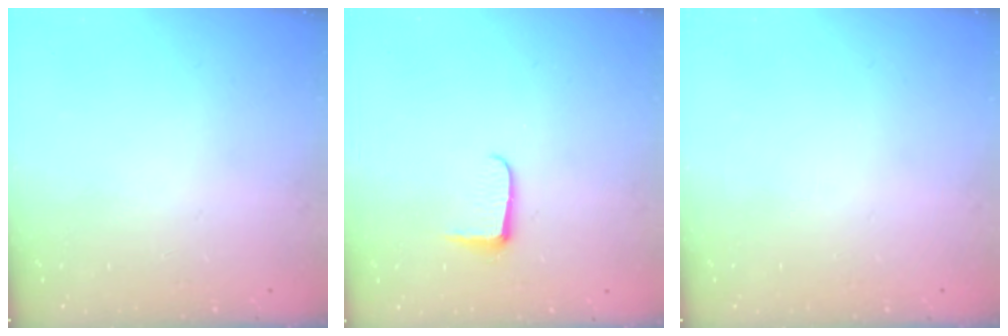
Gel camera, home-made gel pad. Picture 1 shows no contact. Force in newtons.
{"total": 6.2, "press": 6.1, "slide": 0.8}
{"total": 0.0}